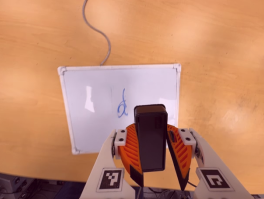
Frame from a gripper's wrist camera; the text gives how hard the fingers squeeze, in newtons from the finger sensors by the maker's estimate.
{"total": 8.8, "left": 9.7, "right": 7.9}